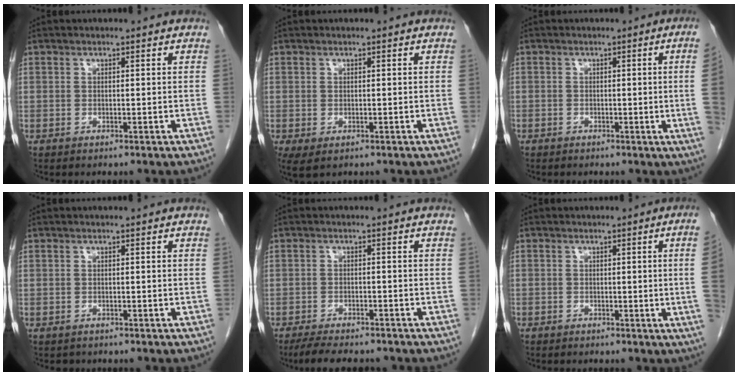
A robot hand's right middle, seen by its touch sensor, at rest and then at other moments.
{"total": 3.3, "force": [-1.7, 1.8, 2.2], "torque": [-0.039, -0.011, -0.024]}
{"total": 4.9, "force": [-0.6, -1.7, 4.5], "torque": [-0.045, -0.007, -0.008]}
{"total": 0.9, "force": [-0.7, 0.5, 0.0], "torque": [-0.012, 0.001, -0.010]}
{"total": 7.9, "force": [-6.8, 2.3, 3.4], "torque": [-0.053, -0.009, -0.100]}
{"total": 5.1, "force": [-0.6, -1.7, 4.7], "torque": [-0.045, -0.008, -0.008]}